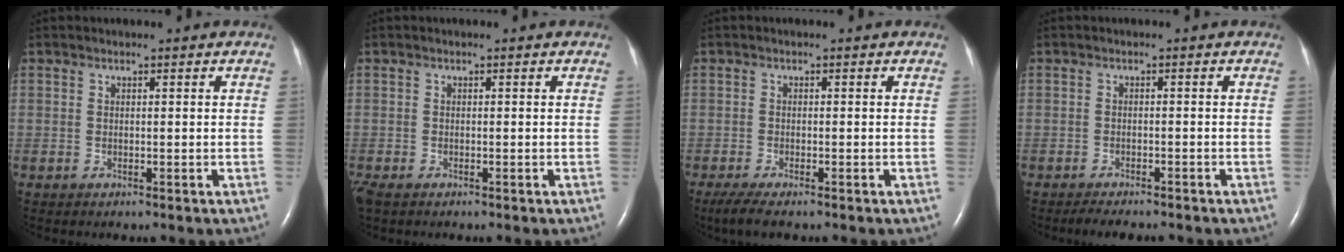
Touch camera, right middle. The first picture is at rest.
{"total": 2.2, "force": [-1.5, 1.0, 1.2], "torque": [-0.032, -0.007, -0.025]}
{"total": 3.5, "force": [-2.5, 0.5, 2.3], "torque": [-0.050, -0.012, -0.045]}
{"total": 5.1, "force": [-4.4, 1.0, 2.3], "torque": [-0.036, -0.008, -0.060]}